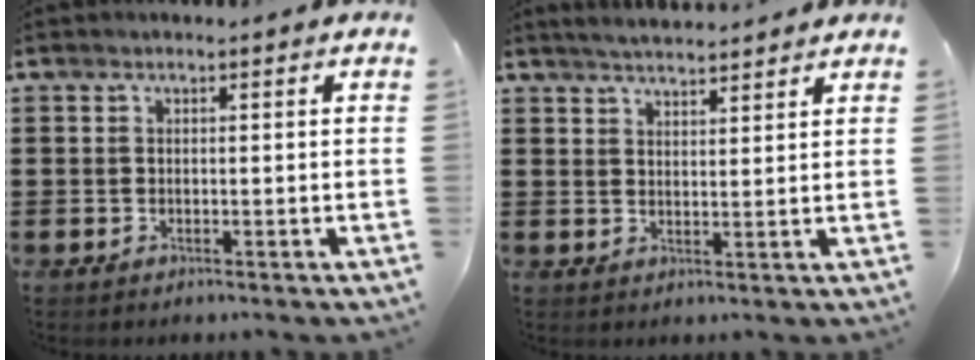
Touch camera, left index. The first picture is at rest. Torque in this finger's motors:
{"motor_torque": [-0.58, 0.70, -0.11, -0.06]}